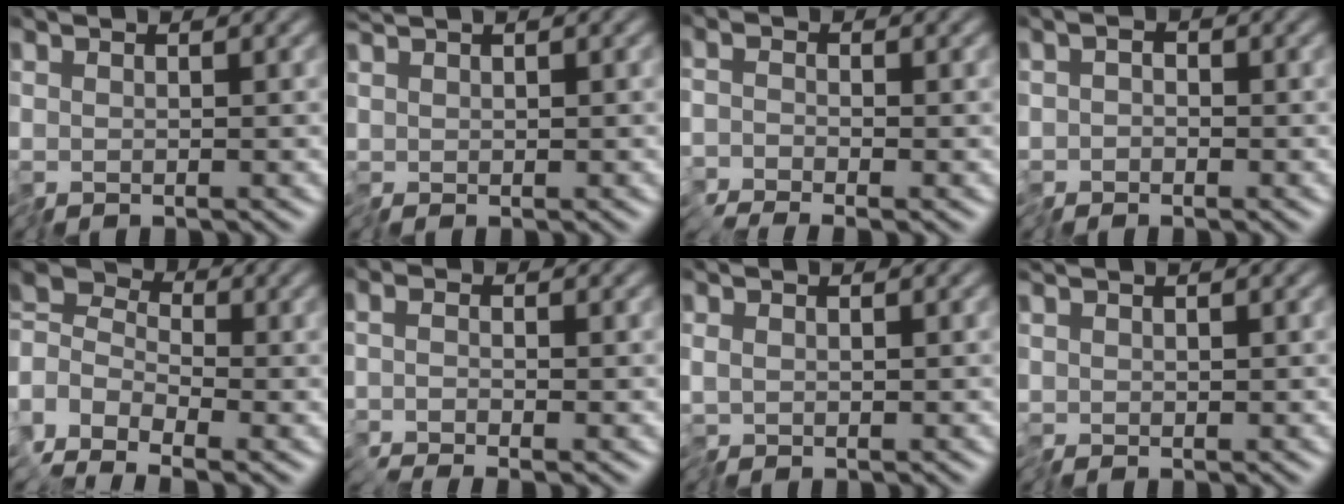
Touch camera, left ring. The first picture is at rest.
{"total": 0.9, "force": [0.7, 0.4, 0.4], "torque": [-0.012, 0.006, 0.014]}
{"total": 0.8, "force": [-0.7, -0.1, -0.1], "torque": [0.002, -0.004, -0.020]}
{"total": 1.8, "force": [-0.8, 1.3, 1.0], "torque": [-0.020, -0.003, -0.023]}
{"total": 3.7, "force": [-2.9, 1.9, 1.4], "torque": [-0.031, 0.008, -0.079]}
{"total": 0.6, "force": [-0.5, -0.2, 0.2], "torque": [-0.007, 0.000, -0.012]}
{"total": 0.6, "force": [0.1, 0.3, 0.5], "torque": [-0.011, 0.003, 0.000]}
{"total": 0.5, "force": [0.4, 0.3, 0.1], "torque": [-0.006, 0.004, 0.007]}